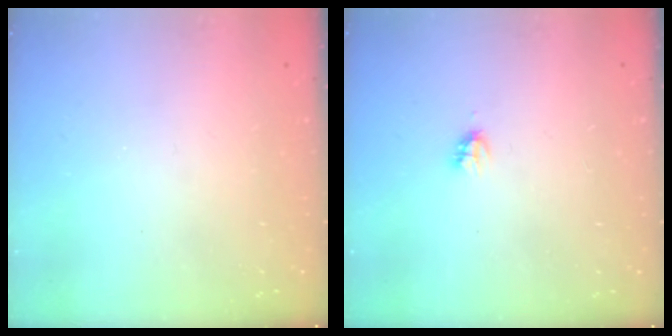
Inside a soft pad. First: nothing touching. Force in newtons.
{"total": 2.7, "press": 2.7, "slide": 0.2}